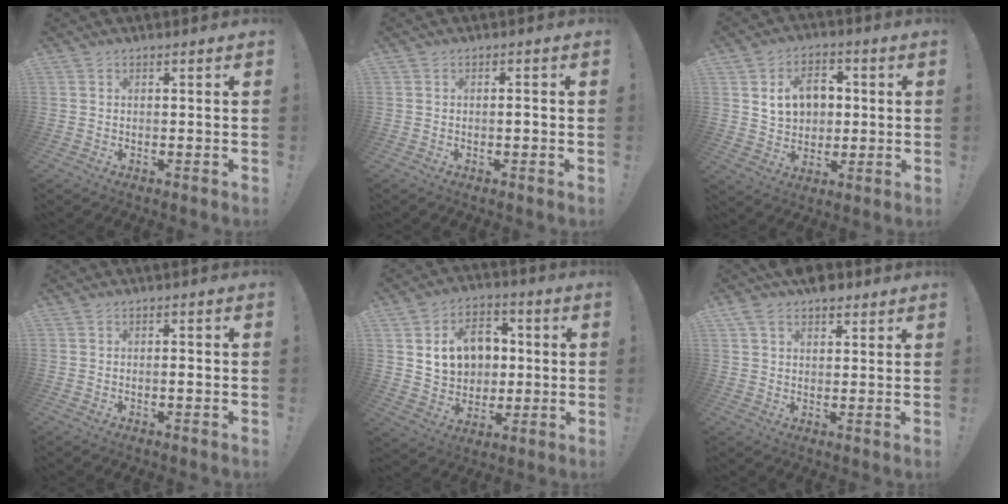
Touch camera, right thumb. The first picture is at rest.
{"total": 1.3, "force": [-0.5, 0.2, 1.2], "torque": [-0.016, 0.000, -0.011]}
{"total": 11.7, "force": [3.1, 9.2, 6.6], "torque": [-0.086, -0.004, 0.062]}
{"total": 1.4, "force": [-0.4, 0.1, 1.3], "torque": [-0.016, -0.001, -0.010]}
{"total": 14.6, "force": [3.6, 11.9, 7.7], "torque": [-0.107, -0.005, 0.080]}
{"total": 6.7, "force": [4.5, 3.9, 3.1], "torque": [-0.056, -0.013, 0.084]}